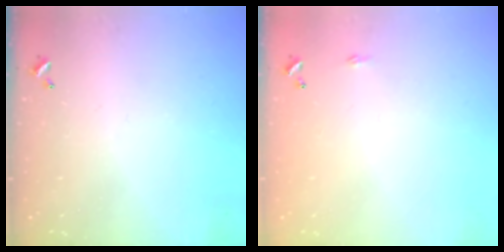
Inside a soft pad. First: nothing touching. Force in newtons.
{"total": 2.2, "press": 2.1, "slide": 0.4}